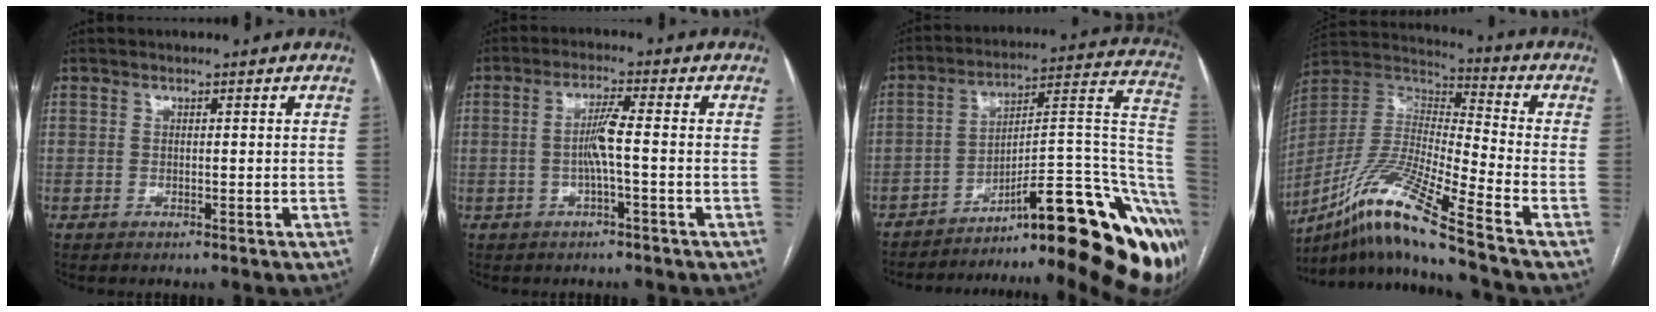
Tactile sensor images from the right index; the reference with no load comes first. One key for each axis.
{"total": 4.2, "fx": -0.8, "fy": -0.3, "fz": 4.1, "tx": -0.083, "ty": 0.007, "tz": -0.014}
{"total": 28.6, "fx": -17.4, "fy": 5.9, "fz": 22.0, "tx": -0.180, "ty": 0.030, "tz": -0.234}
{"total": 17.2, "fx": -11.7, "fy": -0.7, "fz": 12.5, "tx": -0.268, "ty": -0.011, "tz": -0.216}